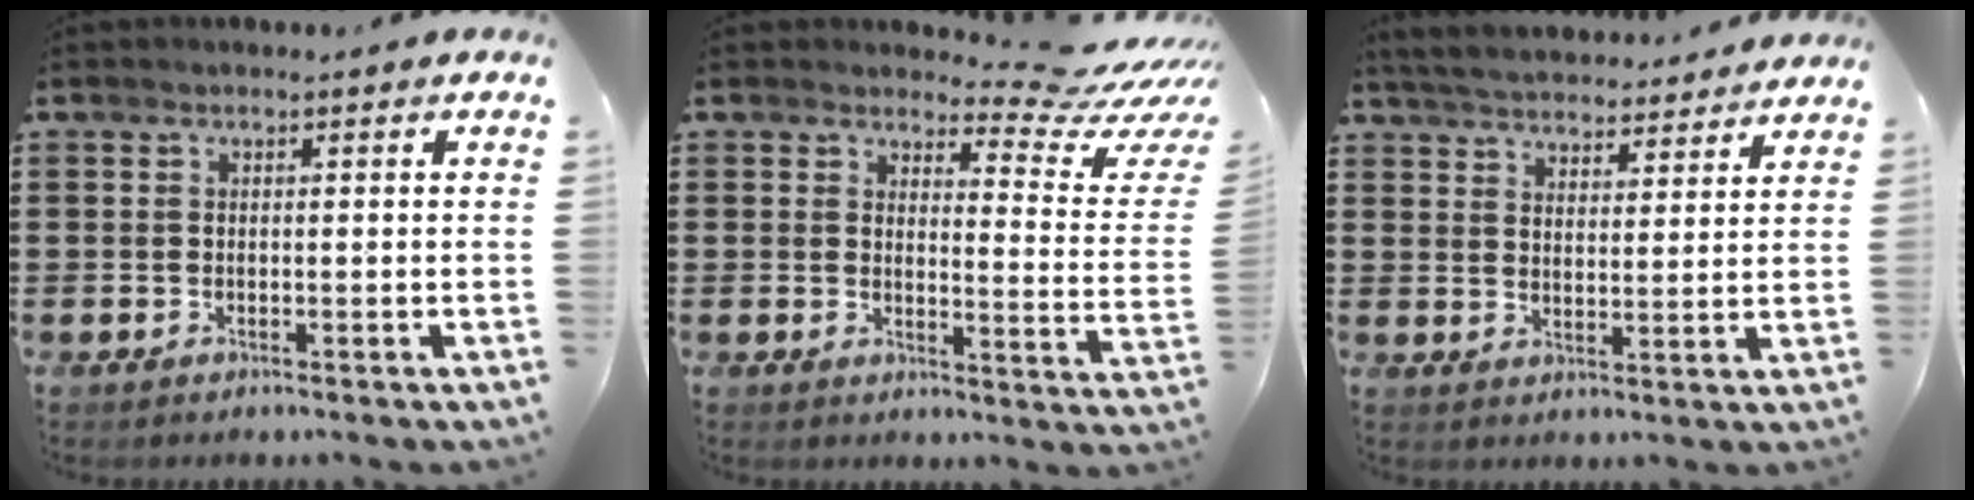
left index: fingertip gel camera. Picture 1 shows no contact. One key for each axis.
{"total": 6.8, "fx": 5.9, "fy": 1.0, "fz": 3.2, "tx": -0.058, "ty": -0.046, "tz": 0.097}
{"total": 4.6, "fx": 4.6, "fy": 0.3, "fz": 0.4, "tx": -0.029, "ty": -0.025, "tz": 0.080}